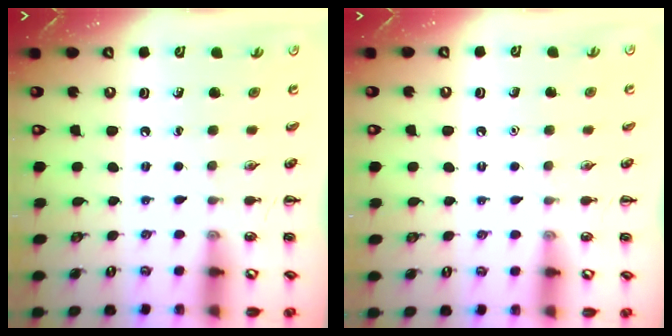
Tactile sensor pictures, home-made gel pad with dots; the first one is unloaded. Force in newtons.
{"total": 1.6, "press": 1.6, "slide": 0.1}